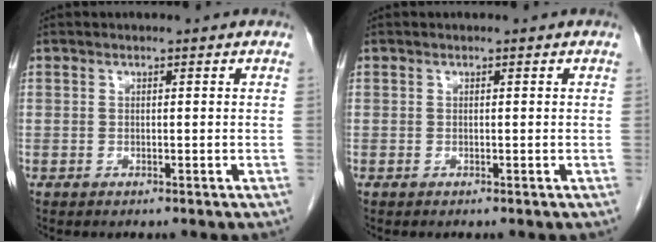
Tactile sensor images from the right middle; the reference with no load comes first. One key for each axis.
{"total": 0.0}